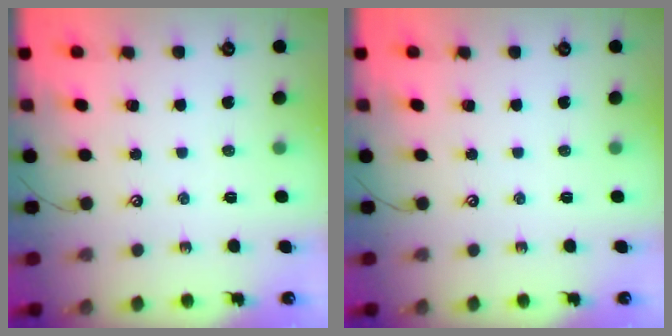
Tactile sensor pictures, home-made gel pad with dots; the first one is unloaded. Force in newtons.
{"total": 0.0}